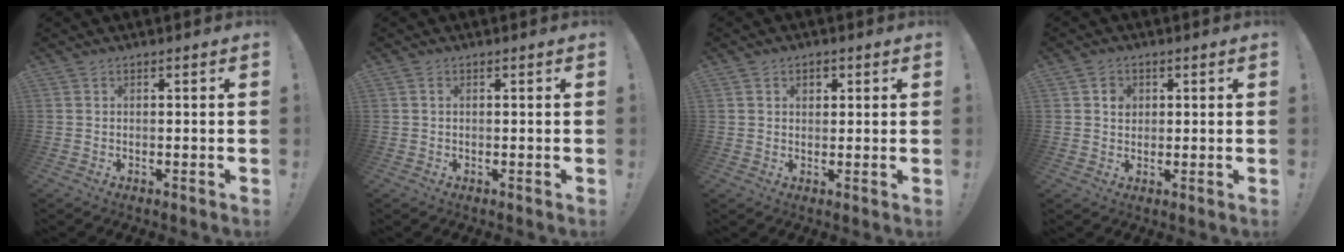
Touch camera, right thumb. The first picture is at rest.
{"total": 0.7, "force": [0.0, 0.6, 0.2], "torque": [-0.006, 0.004, 0.001]}
{"total": 2.5, "force": [1.0, 2.1, 1.1], "torque": [-0.004, -0.004, 0.014]}
{"total": 3.5, "force": [0.8, 3.1, 1.3], "torque": [-0.009, -0.003, 0.011]}